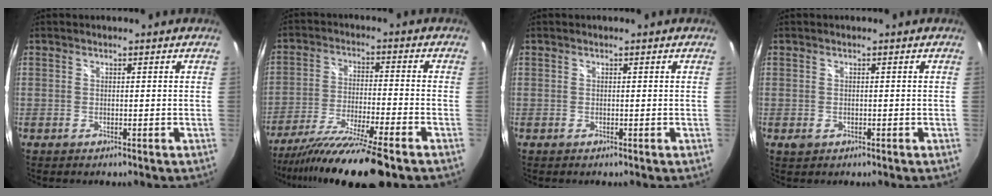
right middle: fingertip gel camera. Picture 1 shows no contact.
{"total": 16.2, "force": [-13.0, -0.1, 9.6], "torque": [-0.188, -0.042, -0.220]}
{"total": 0.0}
{"total": 1.5, "force": [-0.5, 1.2, 0.8], "torque": [-0.013, -0.003, -0.008]}